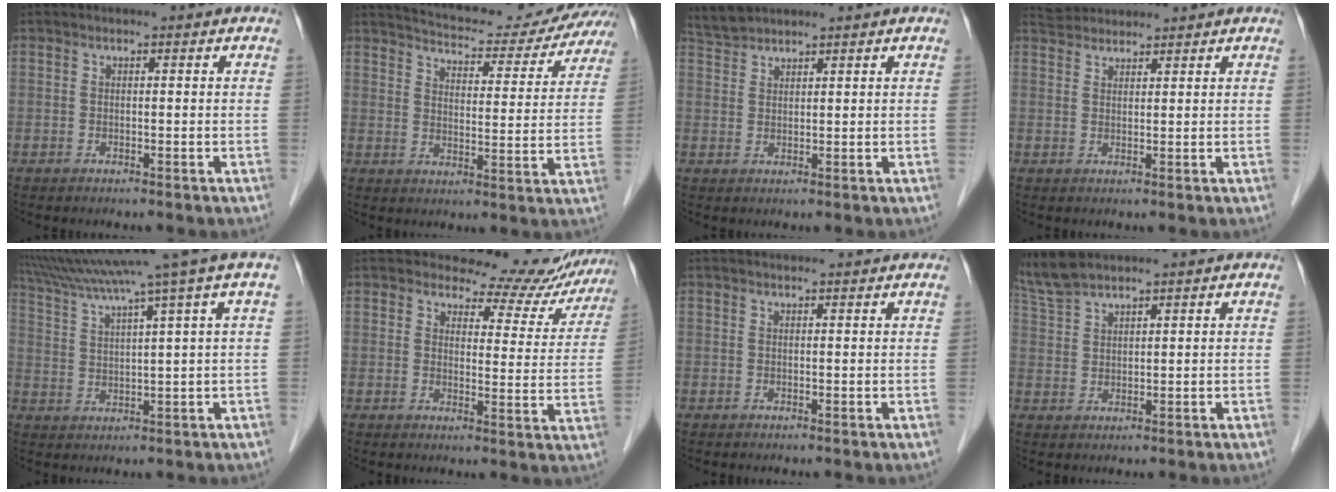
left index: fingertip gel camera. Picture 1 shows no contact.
{"total": 17.2, "force": [16.3, 2.9, 4.5], "torque": [-0.060, -0.022, 0.202]}
{"total": 2.7, "force": [2.7, 0.3, 0.1], "torque": [-0.011, 0.015, 0.059]}
{"total": 4.3, "force": [4.2, 0.8, 0.4], "torque": [-0.012, 0.036, 0.077]}
{"total": 12.9, "force": [9.6, -2.6, 8.2], "torque": [-0.141, 0.002, 0.150]}
{"total": 11.2, "force": [10.8, 3.1, 0.5], "torque": [0.016, -0.033, 0.106]}
{"total": 3.9, "force": [3.8, 0.4, 0.8], "torque": [-0.010, 0.025, 0.046]}
{"total": 5.4, "force": [4.9, 0.7, 2.0], "torque": [-0.060, 0.020, 0.111]}